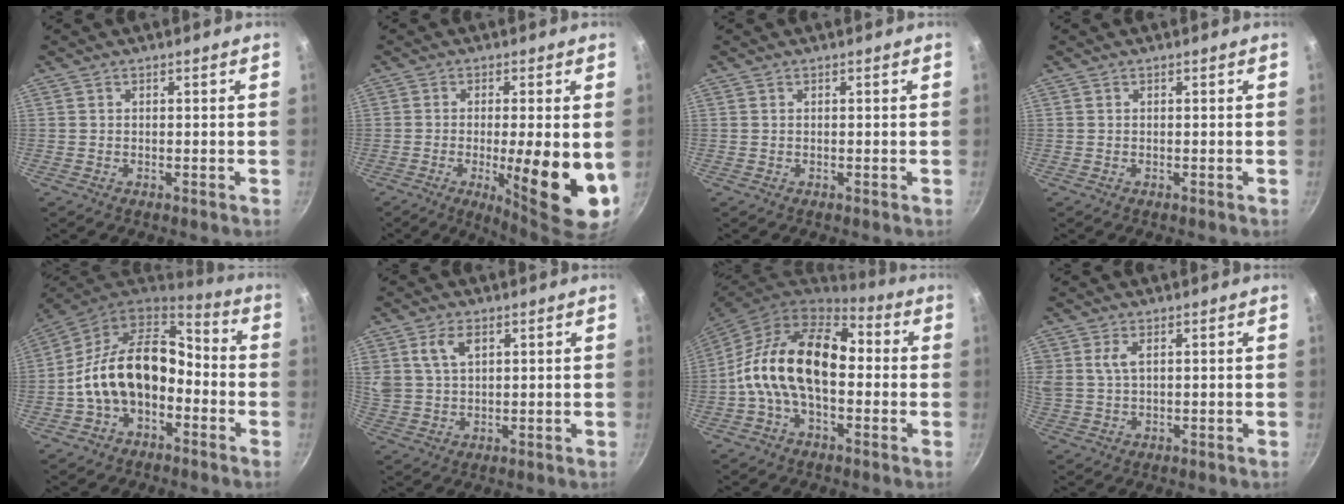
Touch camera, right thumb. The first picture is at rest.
{"total": 14.0, "force": [-2.4, 3.0, 13.4], "torque": [-0.190, -0.007, -0.028]}
{"total": 0.0}
{"total": 0.0}
{"total": 17.6, "force": [-3.3, 11.9, 12.6], "torque": [-0.197, 0.057, -0.068]}
{"total": 6.6, "force": [2.9, 4.1, 4.3], "torque": [-0.072, -0.004, 0.057]}
{"total": 17.6, "force": [-0.6, 10.7, 14.0], "torque": [-0.218, 0.039, -0.034]}
{"total": 4.5, "force": [1.7, 2.6, 3.2], "torque": [-0.059, 0.000, 0.034]}